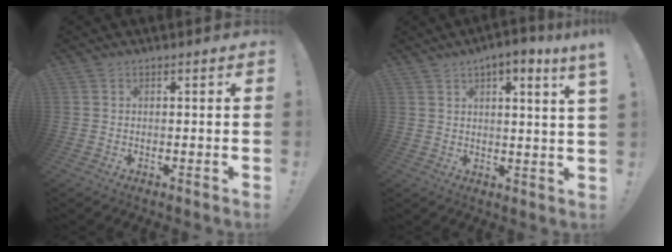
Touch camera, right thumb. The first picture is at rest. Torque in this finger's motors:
{"motor_torque": [-0.43, 0.65, 0.15, 0.33, 0.04]}